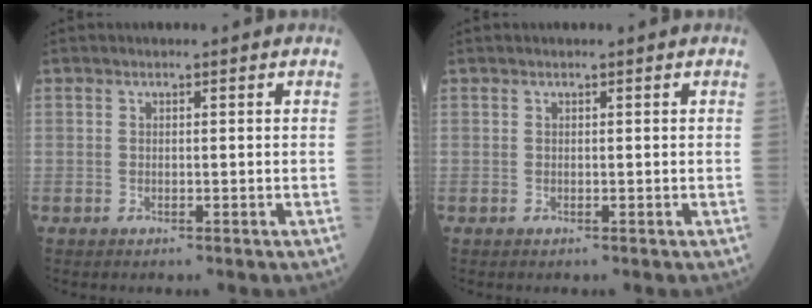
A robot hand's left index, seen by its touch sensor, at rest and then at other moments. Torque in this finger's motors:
{"motor_torque": [-0.09, 0.07, 0.00, 0.00]}